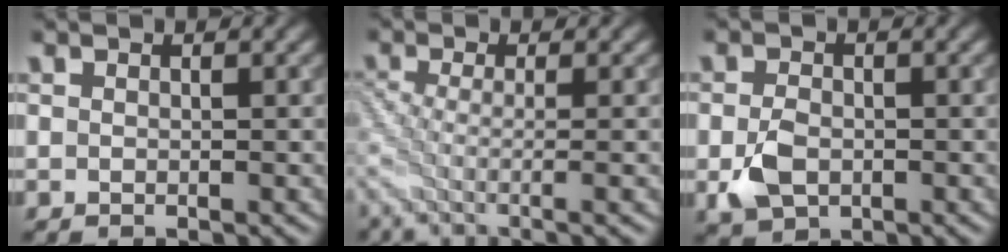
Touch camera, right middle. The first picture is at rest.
{"total": 3.2, "force": [-1.0, 1.0, 2.8], "torque": [-0.052, -0.022, -0.031]}
{"total": 3.3, "force": [-0.7, 2.4, 2.2], "torque": [-0.049, -0.006, -0.015]}